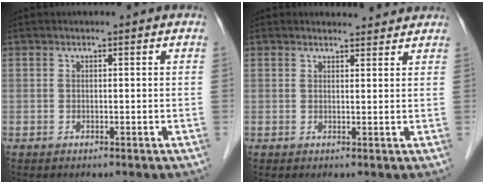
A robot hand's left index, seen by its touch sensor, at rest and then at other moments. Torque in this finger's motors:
{"motor_torque": [0.64, -0.96, -0.07, -0.02]}